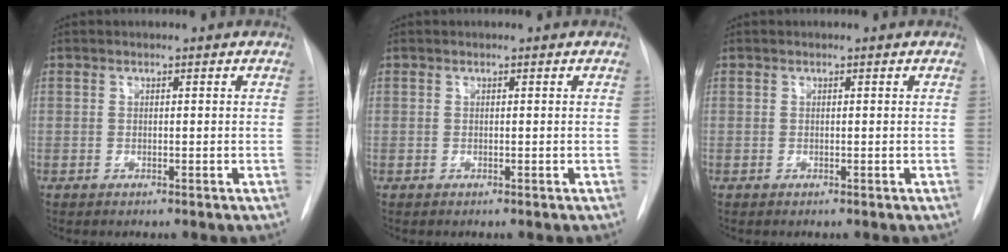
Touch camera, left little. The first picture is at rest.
{"total": 0.0}
{"total": 0.0}